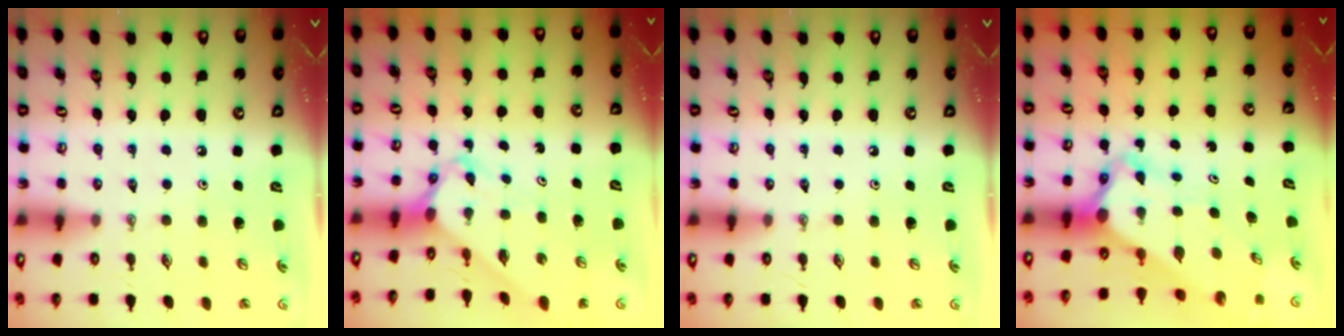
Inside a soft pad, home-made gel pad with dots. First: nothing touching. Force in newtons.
{"total": 3.3, "press": 3.3, "slide": 0.3}
{"total": 0.0}
{"total": 4.5, "press": 4.5, "slide": 0.5}